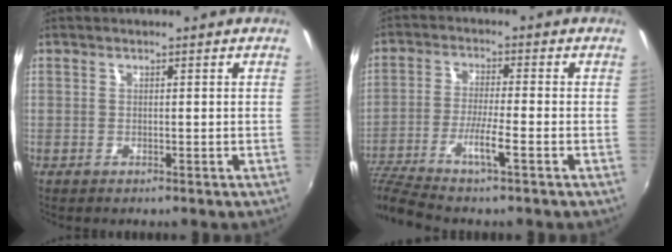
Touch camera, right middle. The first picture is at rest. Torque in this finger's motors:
{"motor_torque": [1.07, -1.07, 0.14, 0.10]}